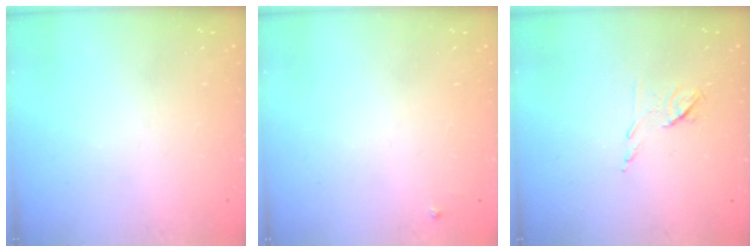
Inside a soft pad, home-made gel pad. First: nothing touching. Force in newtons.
{"total": 3.2, "press": 3.2, "slide": 0.5}
{"total": 6.4, "press": 6.3, "slide": 0.9}